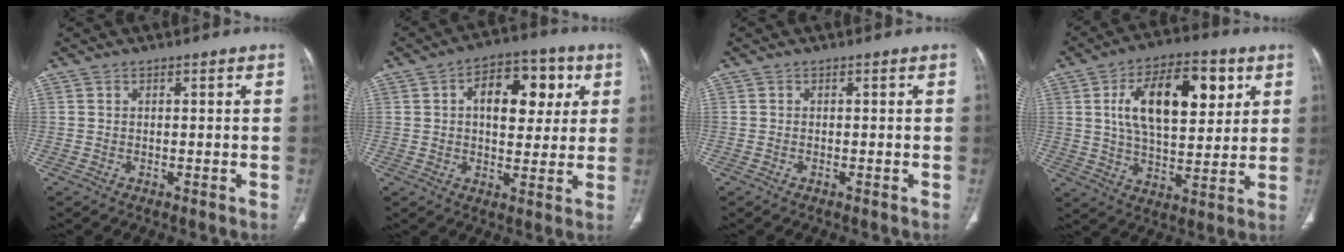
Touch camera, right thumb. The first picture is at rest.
{"total": 13.3, "force": [3.6, 7.9, 10.1], "torque": [-0.105, 0.008, 0.049]}
{"total": 0.0}
{"total": 18.3, "force": [5.7, 9.1, 14.8], "torque": [-0.209, -0.009, 0.093]}